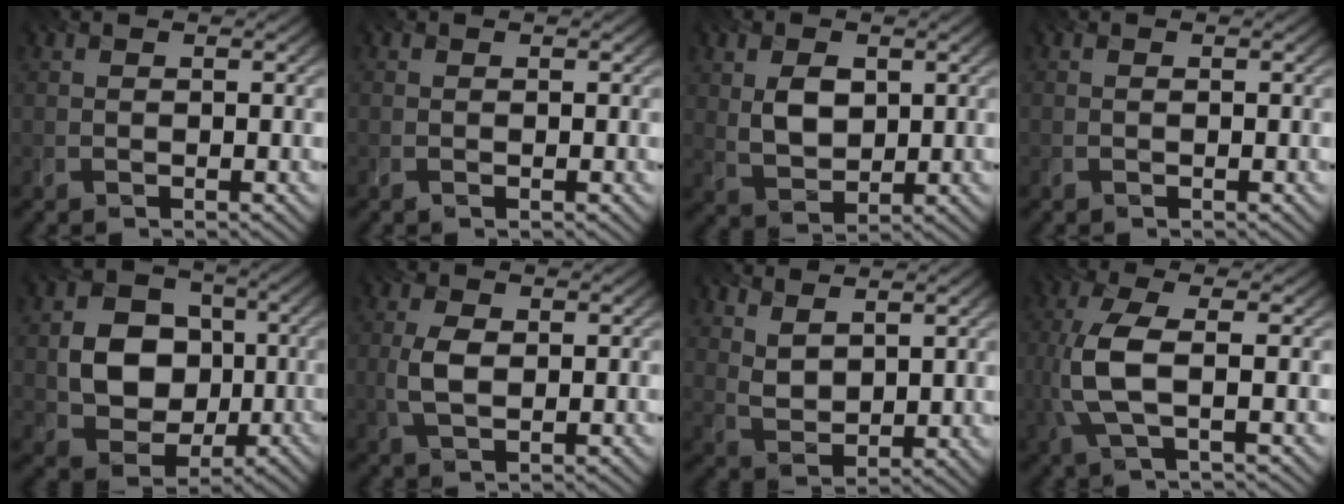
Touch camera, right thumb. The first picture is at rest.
{"total": 0.0}
{"total": 5.0, "force": [1.4, 3.4, 3.4], "torque": [-0.076, -0.003, 0.031]}
{"total": 0.0}
{"total": 9.0, "force": [-0.2, 7.7, 4.8], "torque": [-0.110, -0.006, -0.013]}
{"total": 3.6, "force": [0.2, 2.1, 2.9], "torque": [-0.075, 0.001, 0.003]}
{"total": 5.0, "force": [3.5, 2.2, 2.7], "torque": [-0.065, -0.008, 0.079]}
{"total": 6.5, "force": [-0.1, 2.3, 6.1], "torque": [-0.153, 0.004, -0.006]}